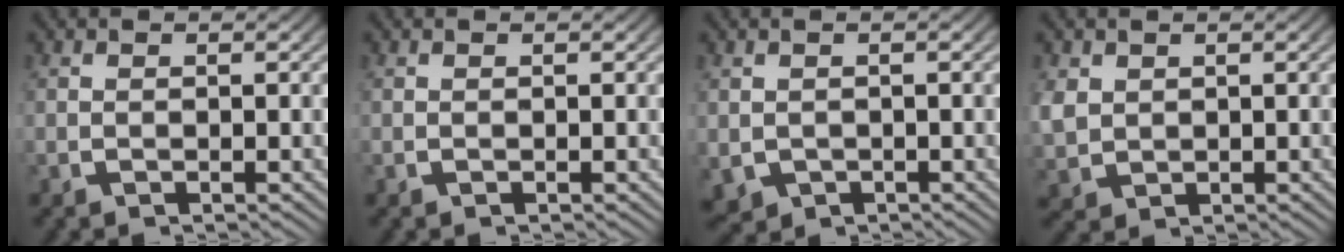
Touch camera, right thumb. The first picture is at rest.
{"total": 0.0}
{"total": 3.2, "force": [-1.1, 2.7, 1.3], "torque": [-0.034, -0.026, -0.003]}
{"total": 3.2, "force": [0.4, 2.8, 1.4], "torque": [-0.045, -0.015, 0.025]}